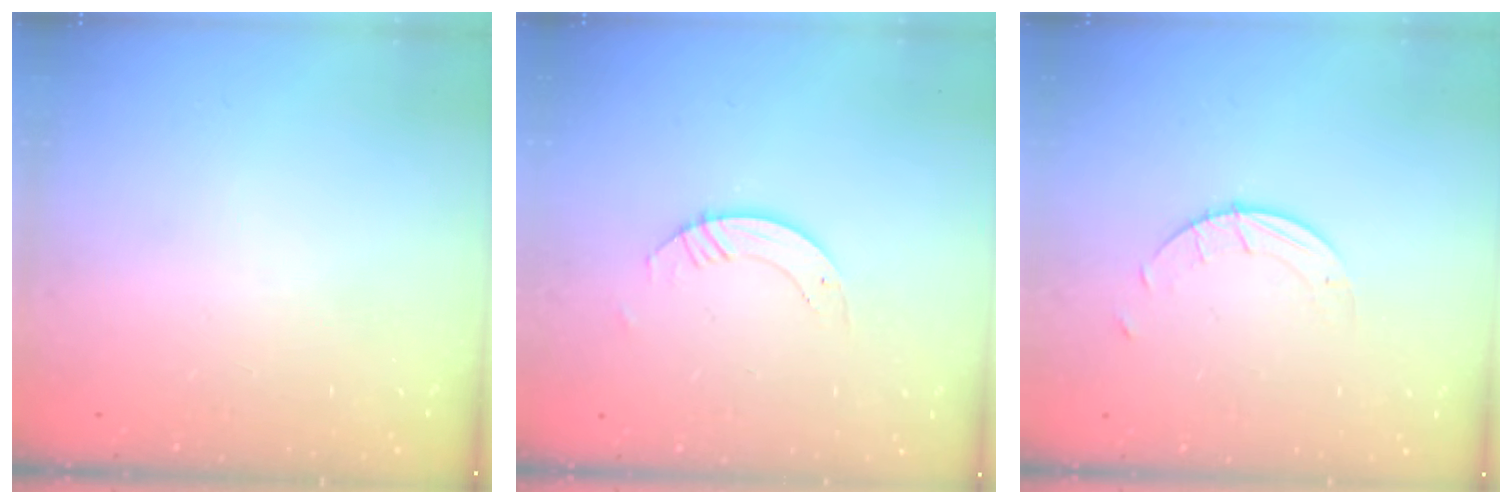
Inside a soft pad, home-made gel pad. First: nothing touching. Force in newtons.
{"total": 3.6, "press": 3.6, "slide": 0.3}
{"total": 2.6, "press": 2.6, "slide": 0.2}